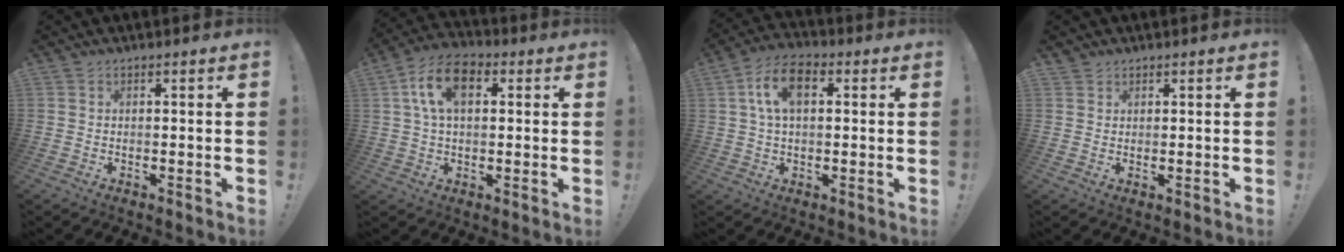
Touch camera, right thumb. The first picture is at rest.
{"total": 12.2, "force": [3.5, 7.3, 9.1], "torque": [-0.171, 0.010, 0.065]}
{"total": 10.4, "force": [2.6, 6.2, 8.0], "torque": [-0.149, 0.016, 0.052]}
{"total": 1.6, "force": [1.4, 0.8, 0.1], "torque": [0.006, -0.007, 0.025]}